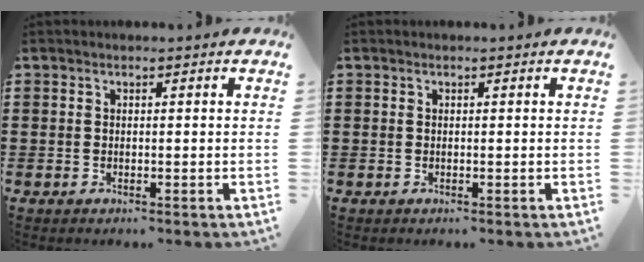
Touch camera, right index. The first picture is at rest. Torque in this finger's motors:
{"motor_torque": [1.09, 1.05, -0.01, 0.00]}